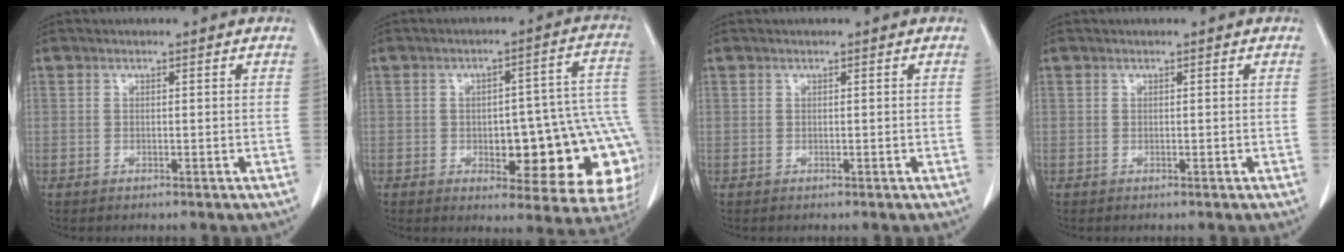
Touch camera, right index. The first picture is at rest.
{"total": 19.5, "force": [-4.4, 6.8, 17.8], "torque": [-0.128, 0.043, -0.035]}
{"total": 0.0}
{"total": 0.0}